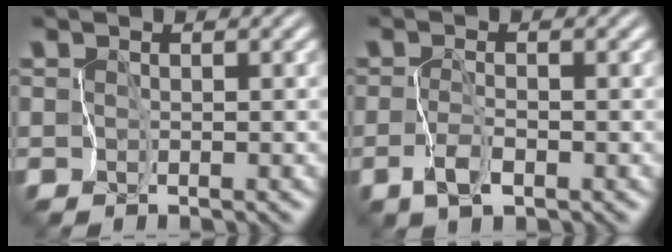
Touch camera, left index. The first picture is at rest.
{"total": 1.5, "force": [-0.6, 0.5, 1.3], "torque": [-0.030, 0.005, -0.012]}